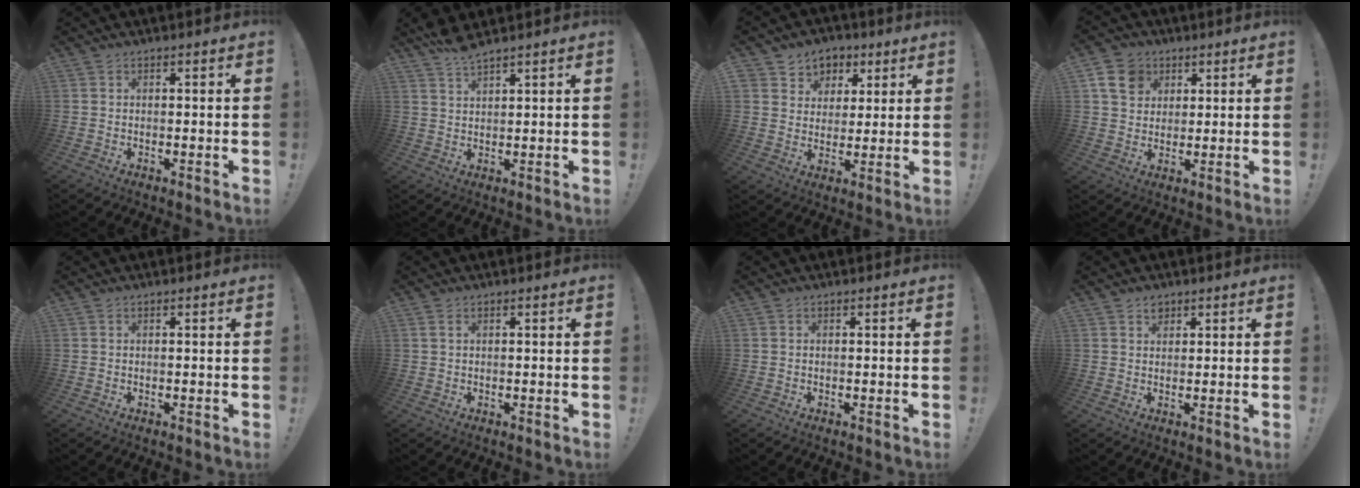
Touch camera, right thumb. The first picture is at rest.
{"total": 4.3, "force": [3.9, 0.5, 1.9], "torque": [-0.037, -0.022, 0.069]}
{"total": 7.1, "force": [2.7, 6.5, 1.0], "torque": [-0.006, -0.022, 0.055]}
{"total": 9.8, "force": [4.4, 7.7, 4.0], "torque": [-0.058, -0.015, 0.089]}
{"total": 0.0}
{"total": 1.0, "force": [0.5, 0.4, 0.8], "torque": [-0.018, 0.003, 0.008]}
{"total": 0.0}
{"total": 2.3, "force": [1.6, 1.6, 0.5], "torque": [0.005, -0.009, 0.025]}